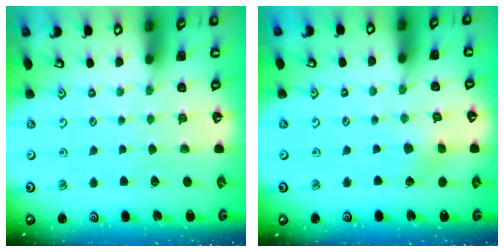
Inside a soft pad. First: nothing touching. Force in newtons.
{"total": 4.3, "press": 4.2, "slide": 0.5}